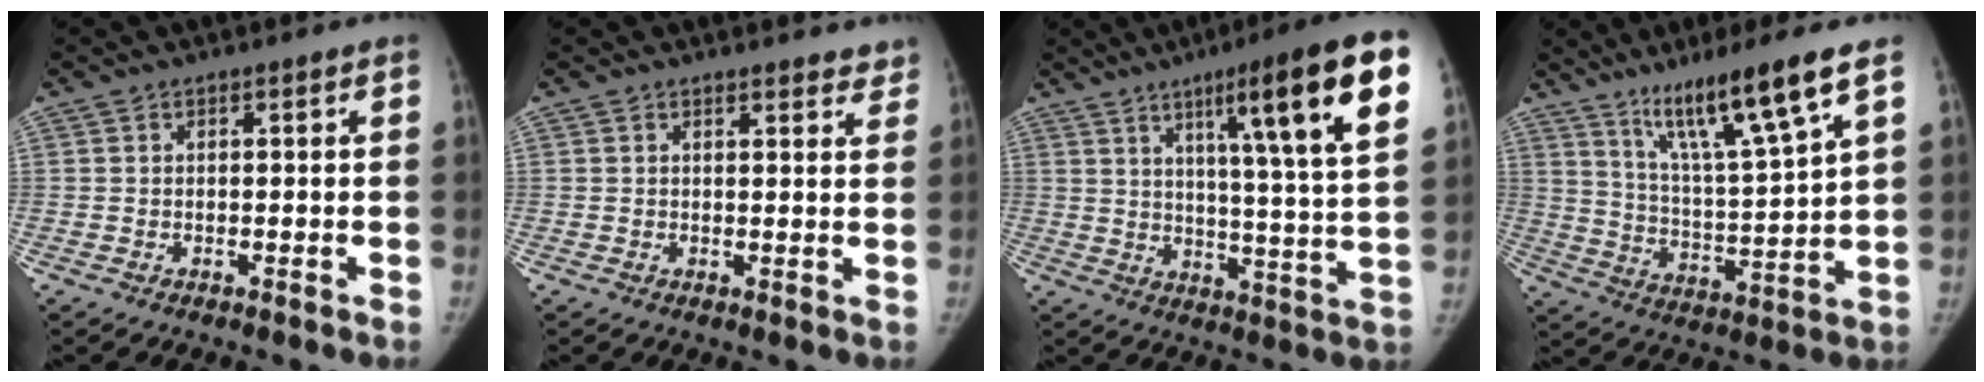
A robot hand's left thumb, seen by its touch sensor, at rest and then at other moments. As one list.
[{"total": 3.4, "force": [3.1, 1.0, 1.1], "torque": [0.008, -0.009, 0.031]}, {"total": 21.3, "force": [10.0, 2.2, 18.7], "torque": [-0.251, -0.025, 0.143]}, {"total": 15.9, "force": [10.0, 0.7, 12.3], "torque": [-0.210, -0.056, 0.180]}]